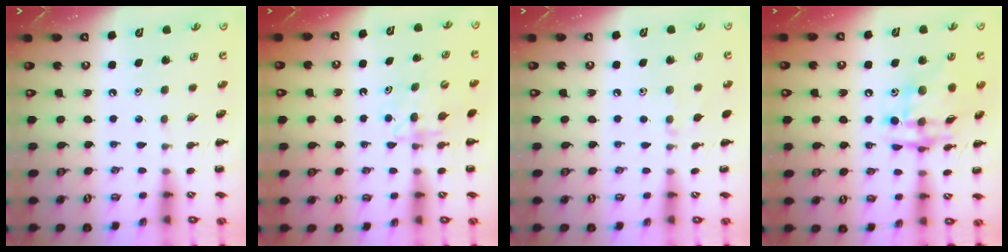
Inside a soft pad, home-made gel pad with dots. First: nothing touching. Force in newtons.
{"total": 6.1, "press": 6.1, "slide": 0.7}
{"total": 5.2, "press": 4.8, "slide": 1.8}
{"total": 14.6, "press": 14.2, "slide": 3.5}